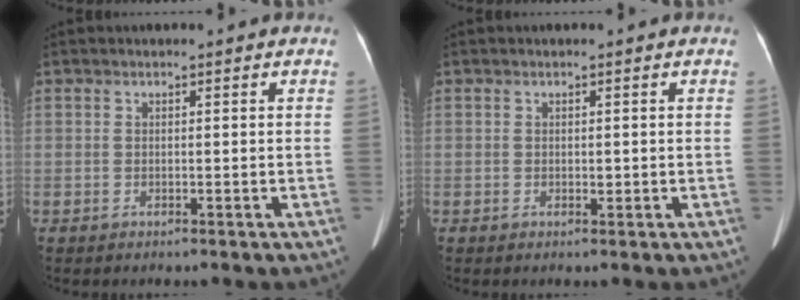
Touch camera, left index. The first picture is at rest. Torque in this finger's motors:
{"motor_torque": [-0.07, 0.16, -0.02, -0.01]}